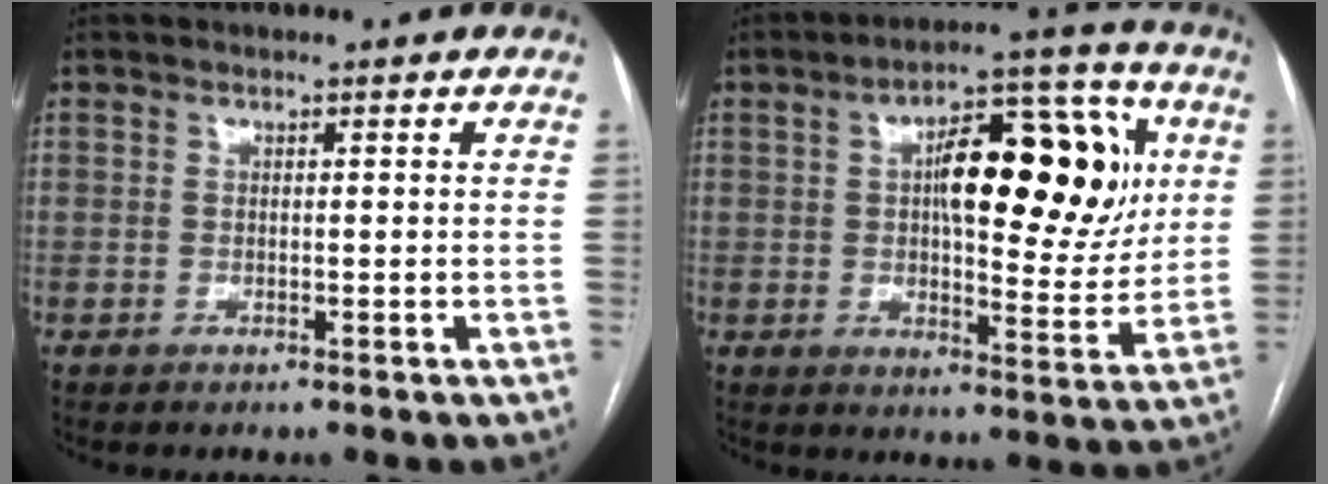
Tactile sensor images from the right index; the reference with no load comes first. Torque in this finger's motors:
{"motor_torque": [1.37, 0.32, 0.79, 0.14]}